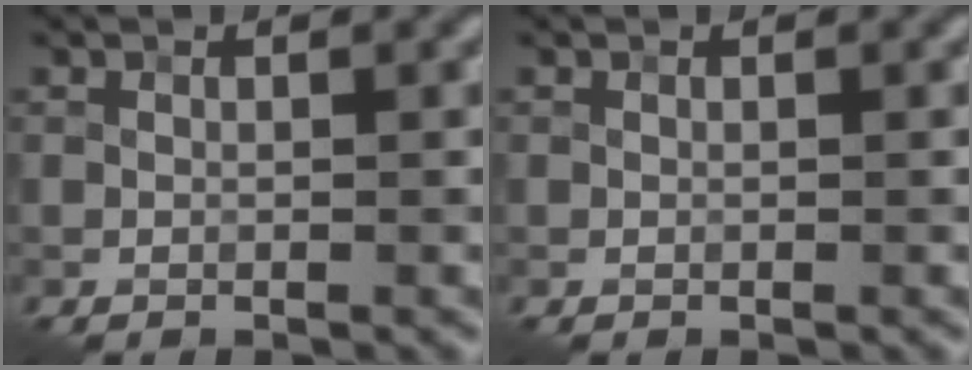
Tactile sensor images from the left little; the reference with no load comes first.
{"total": 0.0}